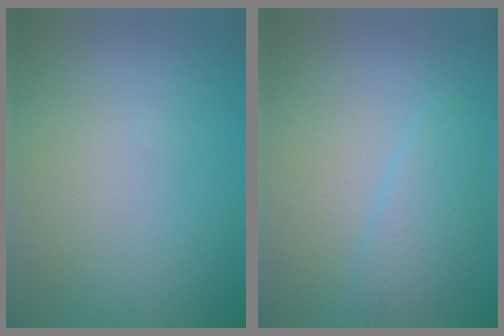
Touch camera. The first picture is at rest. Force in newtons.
{"total": 2.7, "press": 2.7, "slide": 0.1}